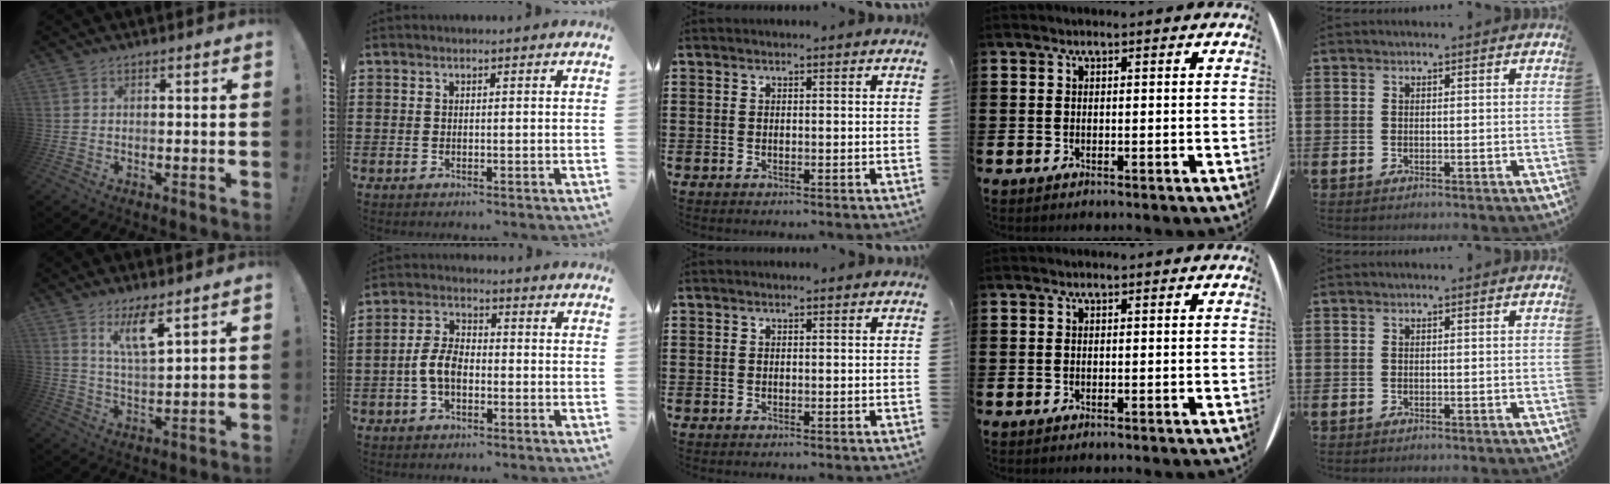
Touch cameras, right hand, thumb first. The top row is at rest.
{"thumb": {"total": 9.7, "force": [6.3, 2.0, 7.1], "torque": [-0.122, -0.029, 0.107]}, "index": {"total": 5.6, "force": [-1.6, 3.1, 4.3], "torque": [-0.104, 0.000, -0.036]}}